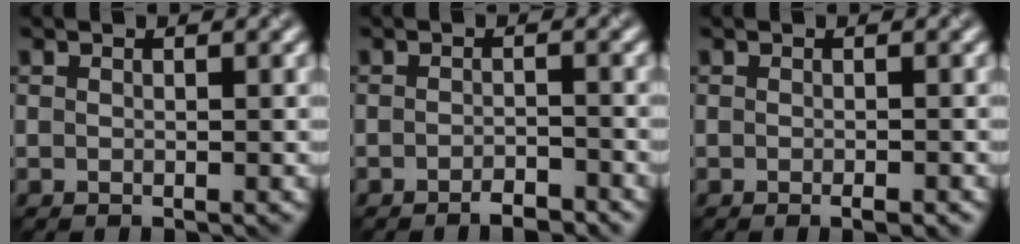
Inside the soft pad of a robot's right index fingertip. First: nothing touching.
{"total": 1.8, "force": [-1.4, 0.4, 1.0], "torque": [-0.012, 0.001, -0.024]}
{"total": 1.3, "force": [-0.7, 0.2, 1.0], "torque": [-0.013, -0.005, -0.009]}